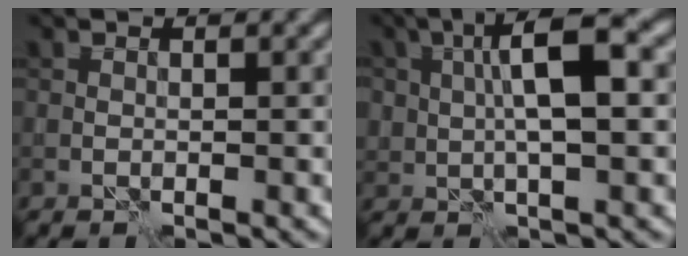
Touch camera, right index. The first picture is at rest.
{"total": 6.8, "force": [1.0, 2.3, 6.3], "torque": [-0.109, 0.015, 0.011]}